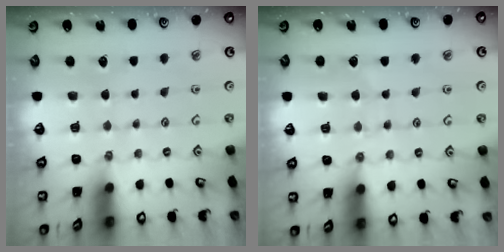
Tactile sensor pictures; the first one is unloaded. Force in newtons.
{"total": 5.5, "press": 5.5, "slide": 0.4}